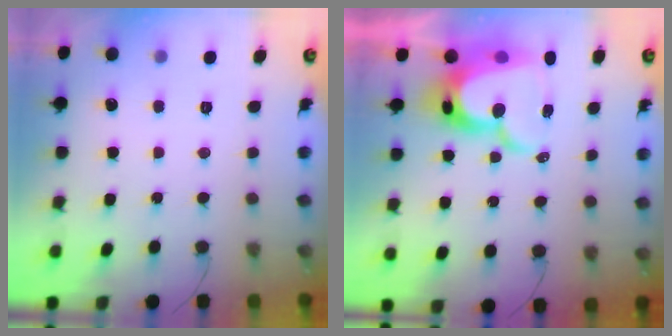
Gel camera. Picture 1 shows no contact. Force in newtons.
{"total": 15.0, "press": 14.9, "slide": 1.4}